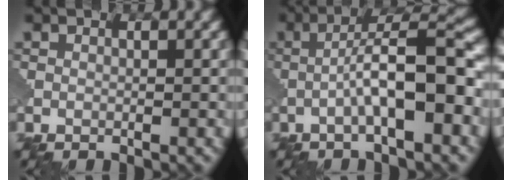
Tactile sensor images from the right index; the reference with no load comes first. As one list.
[{"total": 7.4, "force": [-1.7, 1.6, 7.1], "torque": [-0.110, 0.020, -0.029]}]